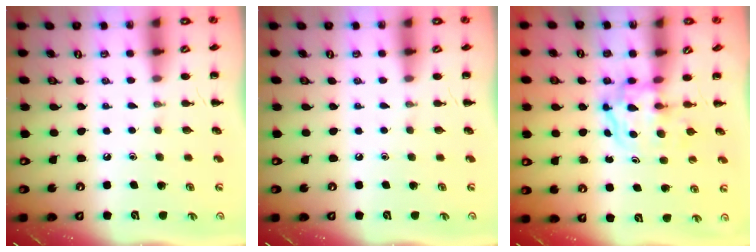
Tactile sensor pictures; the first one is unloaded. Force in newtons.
{"total": 0.0}
{"total": 3.7, "press": 3.6, "slide": 0.4}